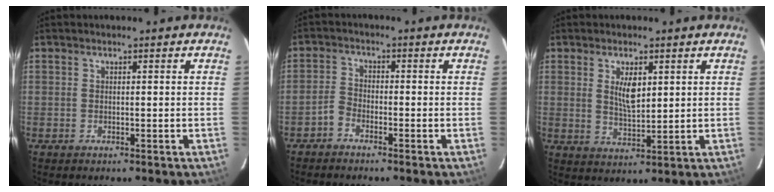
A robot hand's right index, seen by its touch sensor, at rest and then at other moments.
{"total": 2.4, "force": [-1.9, 1.2, 0.9], "torque": [-0.027, 0.009, -0.040]}
{"total": 5.4, "force": [1.8, 2.3, 4.6], "torque": [-0.078, -0.003, 0.038]}